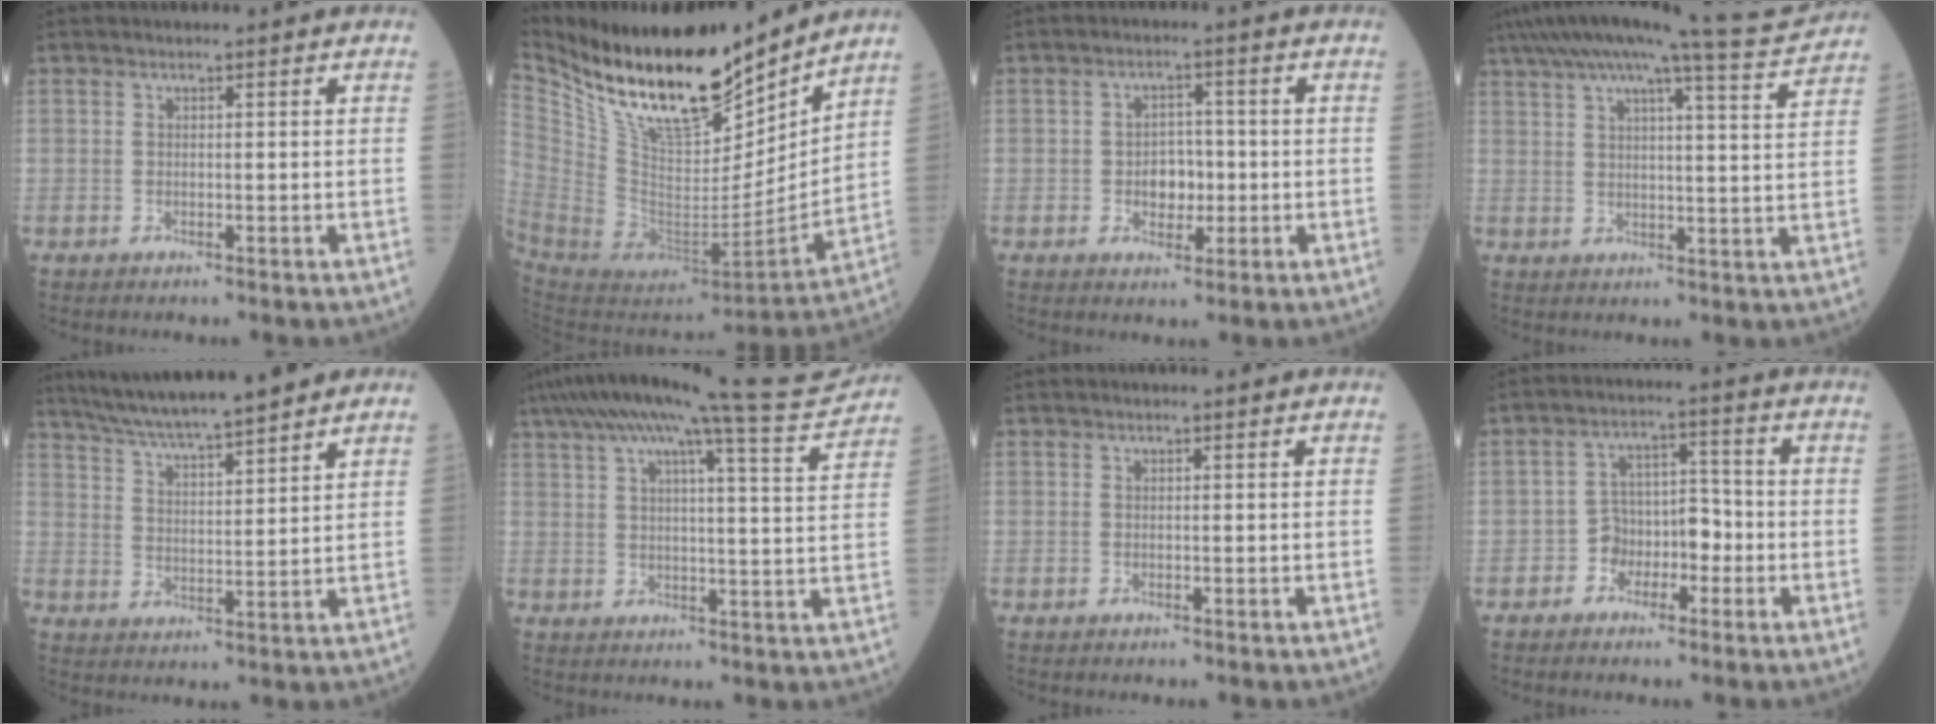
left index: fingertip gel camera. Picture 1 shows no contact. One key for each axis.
{"total": 23.7, "fx": 19.3, "fy": 6.4, "fz": 12.1, "tx": -0.233, "ty": -0.035, "tz": 0.345}
{"total": 4.2, "fx": -0.7, "fy": 2.9, "fz": 3.0, "tx": -0.046, "ty": 0.009, "tz": -0.009}
{"total": 14.6, "fx": 13.0, "fy": -1.3, "fz": 6.7, "tx": -0.114, "ty": -0.012, "tz": 0.173}
{"total": 13.7, "fx": 11.9, "fy": 0.5, "fz": 6.7, "tx": -0.118, "ty": 0.019, "tz": 0.195}
{"total": 17.5, "fx": 15.3, "fy": -0.9, "fz": 8.5, "tx": -0.145, "ty": -0.010, "tz": 0.206}
{"total": 0.0}
{"total": 5.3, "fx": -2.4, "fy": 3.7, "fz": 3.0, "tx": -0.045, "ty": 0.023, "tz": -0.046}